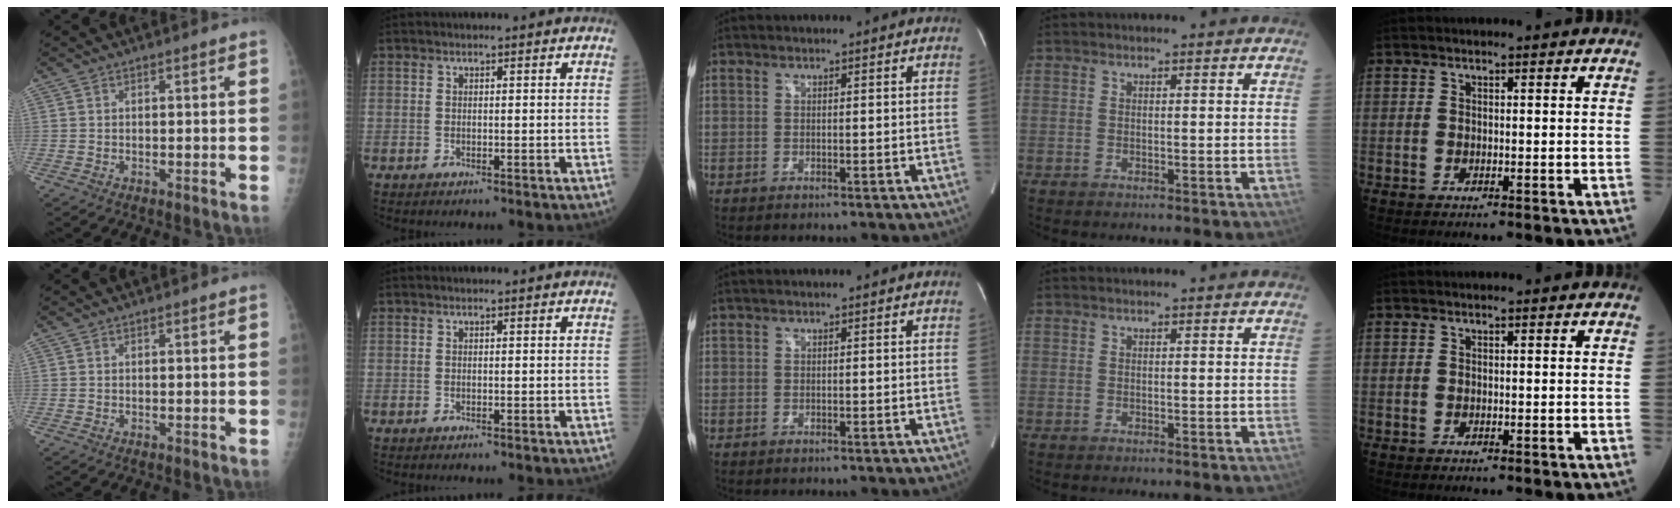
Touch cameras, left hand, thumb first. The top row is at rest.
{}